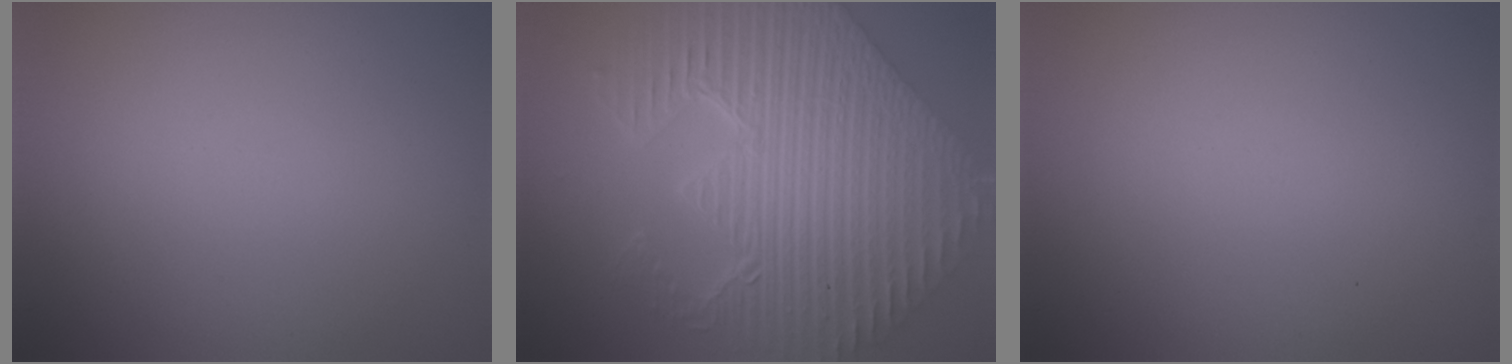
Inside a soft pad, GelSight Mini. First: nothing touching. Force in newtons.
{"total": 11.1, "press": 8.1, "slide": 7.6}
{"total": 0.0}